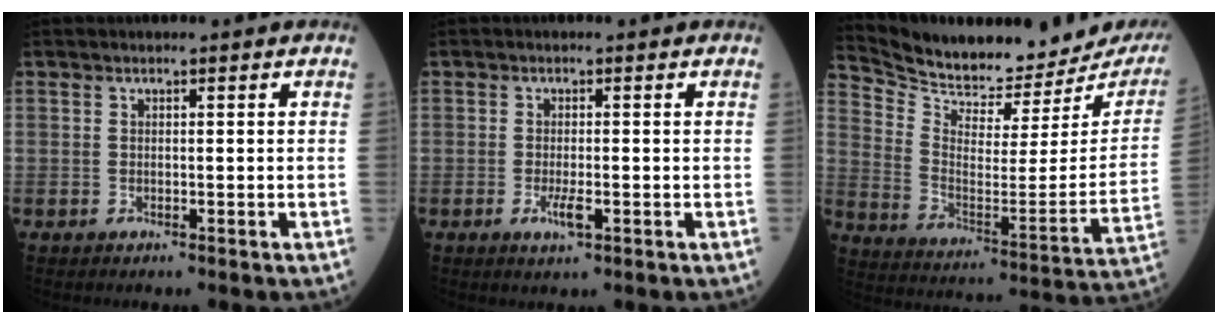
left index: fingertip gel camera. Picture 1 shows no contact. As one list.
[{"total": 2.2, "force": [-0.8, 0.5, 2.0], "torque": [-0.040, -0.004, -0.011]}, {"total": 22.0, "force": [20.8, 4.5, 5.3], "torque": [-0.100, -0.079, 0.290]}]